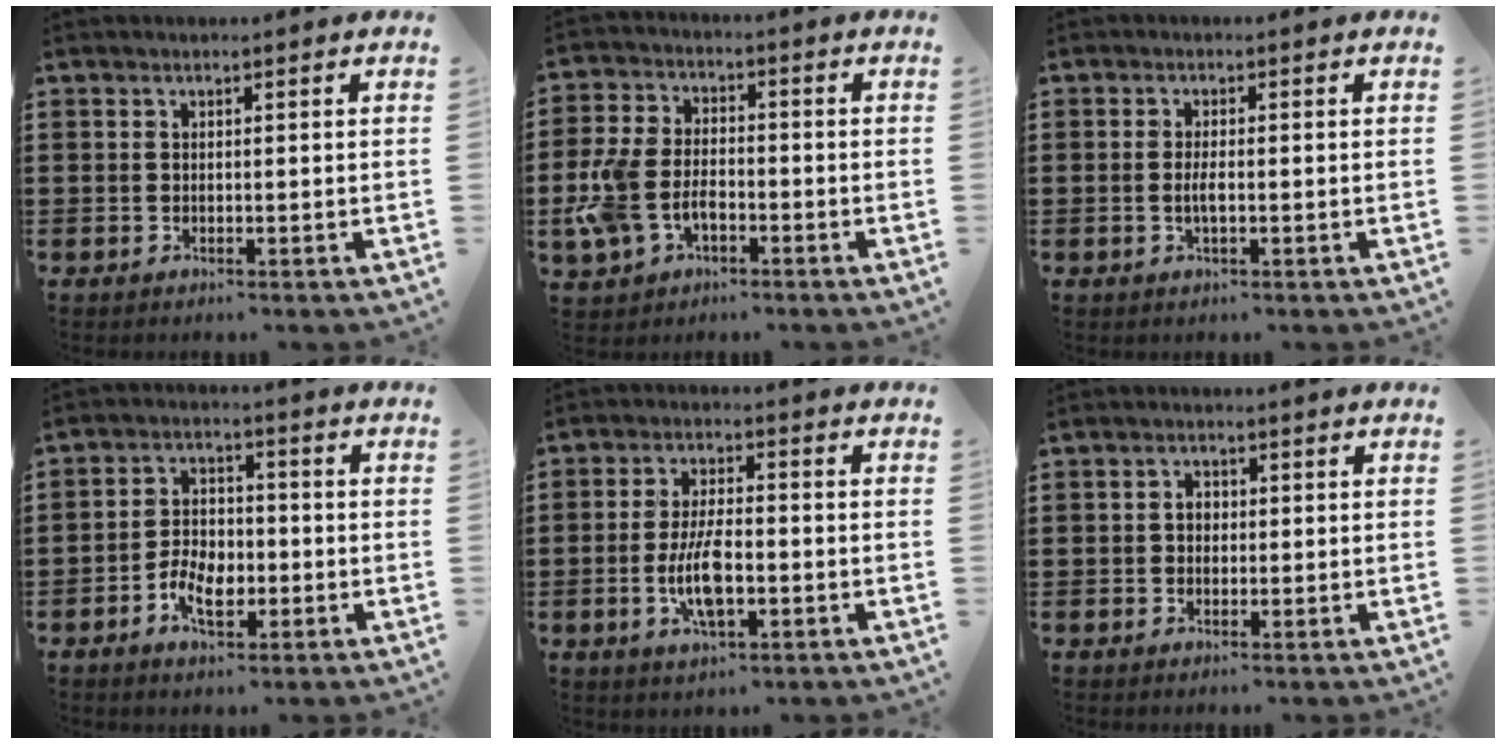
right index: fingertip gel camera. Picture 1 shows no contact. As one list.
[{"total": 7.0, "force": [-2.5, 4.3, 4.9], "torque": [-0.136, -0.002, -0.058]}, {"total": 2.2, "force": [-0.4, 0.5, 2.0], "torque": [-0.044, -0.003, -0.010]}, {"total": 6.0, "force": [-2.4, 3.8, 3.9], "torque": [-0.081, 0.007, -0.046]}, {"total": 7.6, "force": [-1.9, 3.0, 6.7], "torque": [-0.147, -0.002, -0.040]}, {"total": 1.6, "force": [0.0, 1.2, 1.1], "torque": [-0.022, 0.007, -0.002]}]